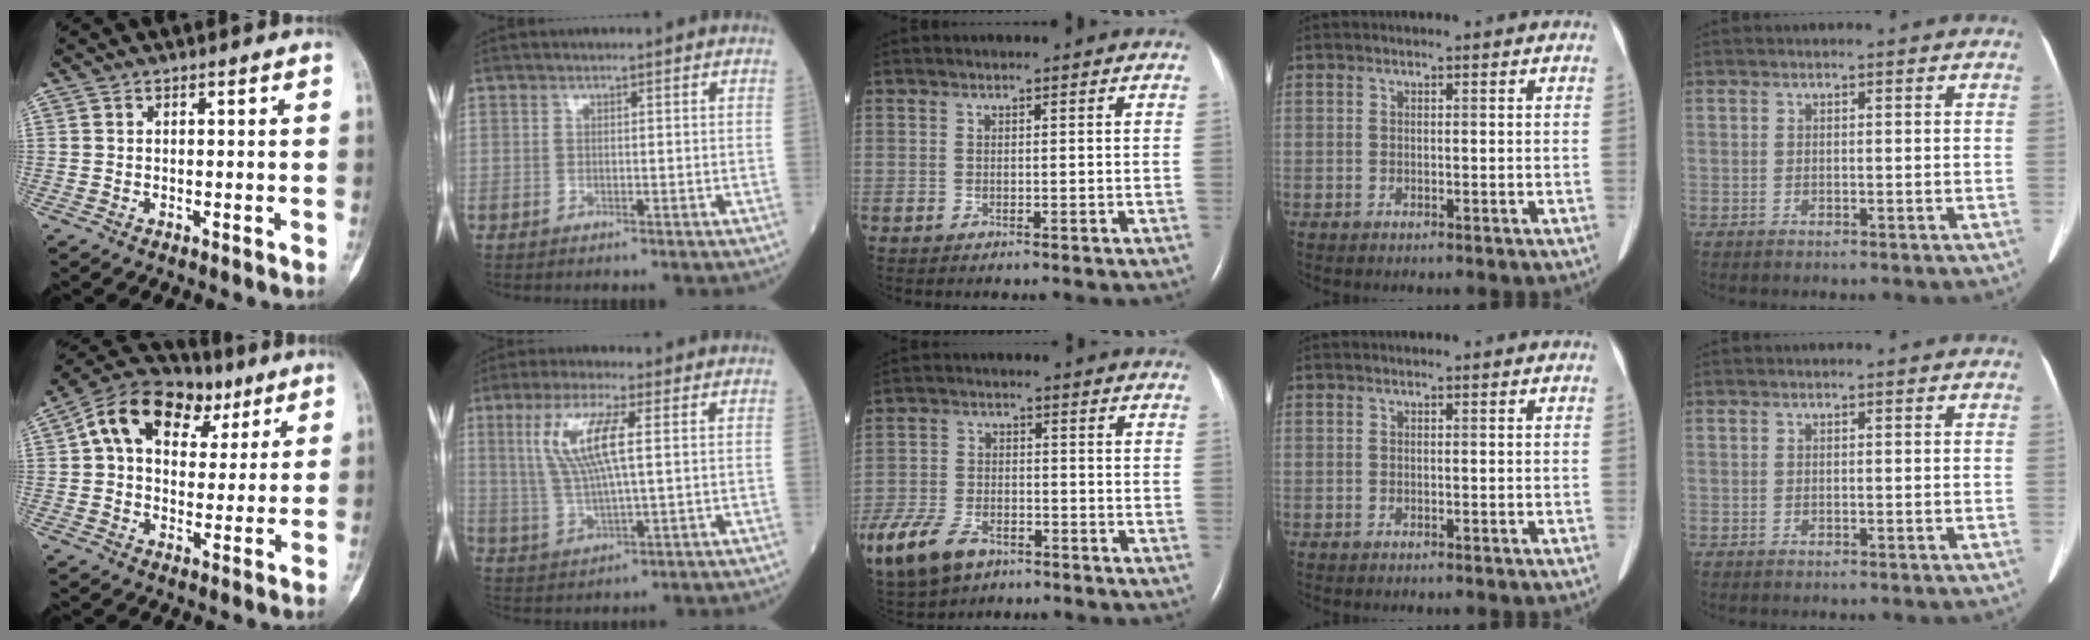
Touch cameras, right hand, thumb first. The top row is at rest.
{"thumb": {"total": 17.5, "force": [6.8, 11.7, 11.1], "torque": [-0.150, 0.015, 0.104]}, "index": {"total": 9.3, "force": [2.6, 1.3, 8.9], "torque": [-0.194, 0.007, 0.055]}, "middle": {"total": 12.9, "force": [-7.9, 7.3, 7.2], "torque": [-0.180, -0.012, -0.140]}}